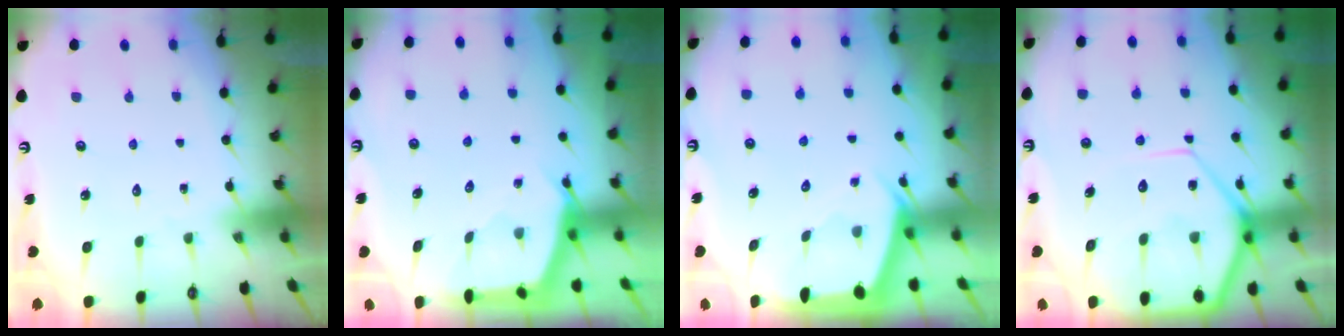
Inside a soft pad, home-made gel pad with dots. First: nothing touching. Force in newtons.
{"total": 3.0, "press": 3.0, "slide": 0.4}
{"total": 2.5, "press": 2.5, "slide": 0.3}
{"total": 13.6, "press": 13.5, "slide": 1.2}